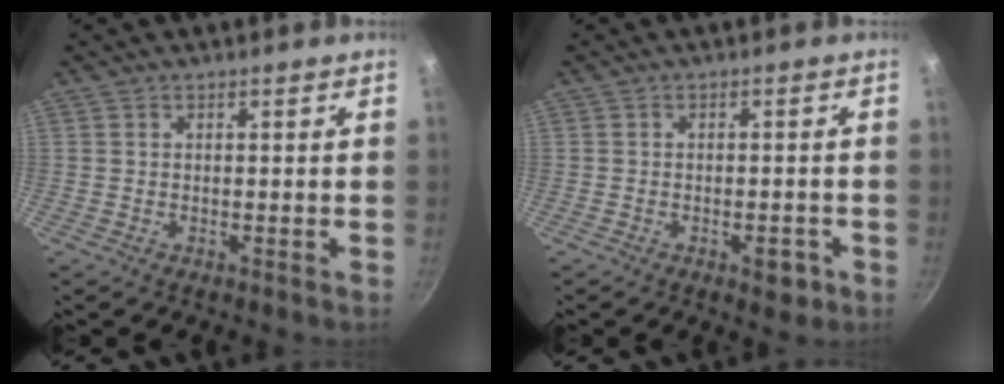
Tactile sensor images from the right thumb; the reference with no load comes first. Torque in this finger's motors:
{"motor_torque": [3.03, 1.99, 0.44, -0.05, 0.00]}